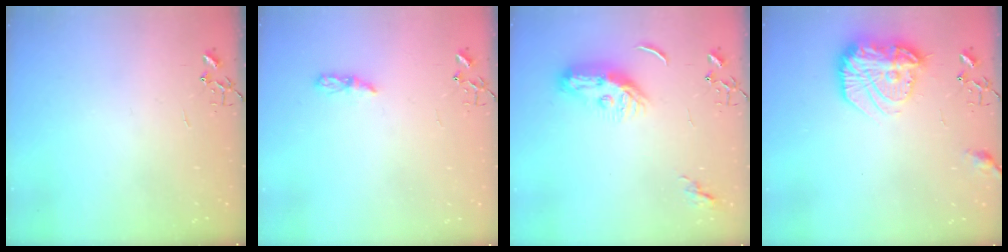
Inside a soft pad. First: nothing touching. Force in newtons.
{"total": 5.0, "press": 4.9, "slide": 0.5}
{"total": 9.3, "press": 9.2, "slide": 1.2}
{"total": 18.4, "press": 18.3, "slide": 1.4}